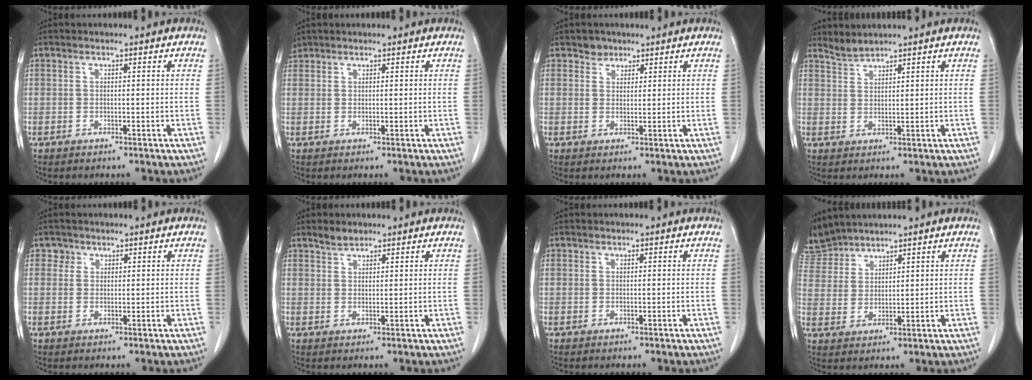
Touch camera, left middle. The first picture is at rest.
{"total": 1.6, "force": [1.4, 0.8, -0.2], "torque": [0.001, 0.011, 0.025]}
{"total": 2.0, "force": [1.5, 1.3, 0.0], "torque": [0.006, -0.001, 0.022]}
{"total": 2.2, "force": [2.1, -0.4, -0.3], "torque": [-0.001, -0.002, 0.050]}
{"total": 1.4, "force": [0.9, 1.1, -0.1], "torque": [0.015, -0.001, 0.009]}
{"total": 2.0, "force": [1.8, 0.7, 0.4], "torque": [-0.011, 0.000, 0.033]}
{"total": 0.0}
{"total": 5.7, "force": [5.6, 1.0, -0.4], "torque": [-0.002, 0.009, 0.124]}